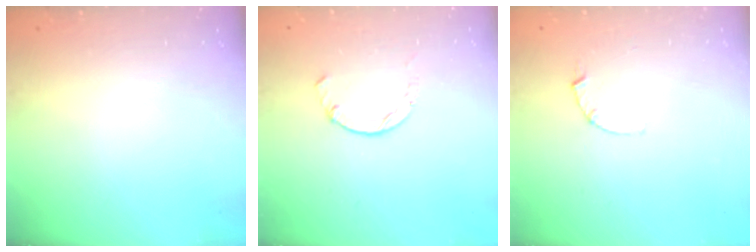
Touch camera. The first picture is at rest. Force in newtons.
{"total": 1.7, "press": 1.7, "slide": 0.3}
{"total": 2.5, "press": 2.5, "slide": 0.3}